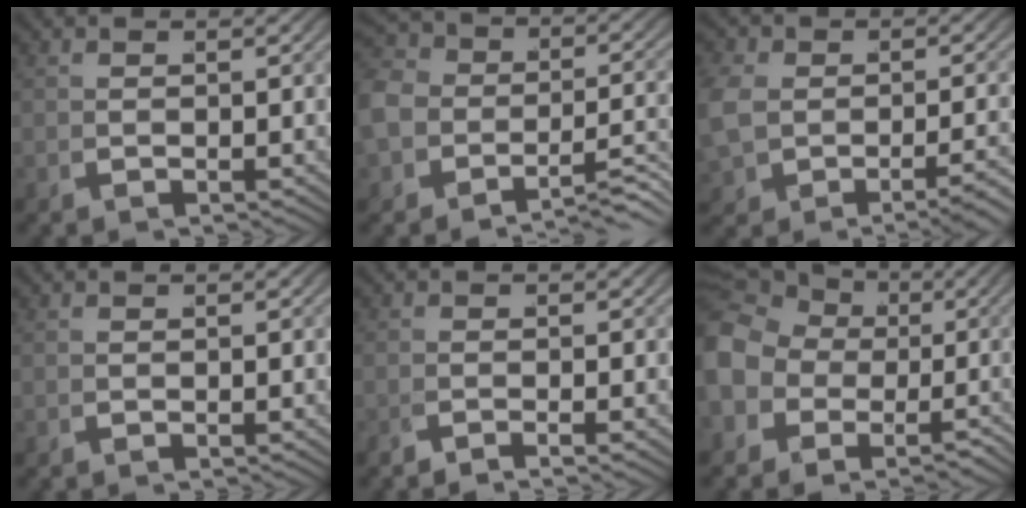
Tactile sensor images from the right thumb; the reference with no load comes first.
{"total": 7.0, "force": [-3.1, 5.1, 3.6], "torque": [-0.070, -0.015, -0.054]}
{"total": 3.9, "force": [-1.7, 2.8, 2.2], "torque": [-0.055, -0.010, -0.022]}
{"total": 0.0}
{"total": 1.4, "force": [-1.2, 0.5, 0.4], "torque": [0.002, 0.003, -0.030]}
{"total": 9.2, "force": [-0.4, 8.0, 4.6], "torque": [-0.091, -0.013, -0.012]}